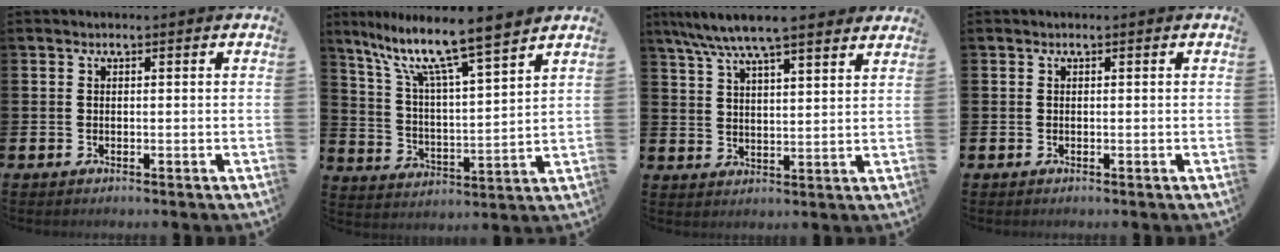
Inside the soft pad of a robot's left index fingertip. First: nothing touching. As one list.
[{"total": 10.8, "force": [9.0, 1.0, 5.7], "torque": [-0.138, -0.055, 0.150]}, {"total": 8.1, "force": [7.4, 0.9, 3.1], "torque": [-0.078, -0.028, 0.132]}, {"total": 0.0}]